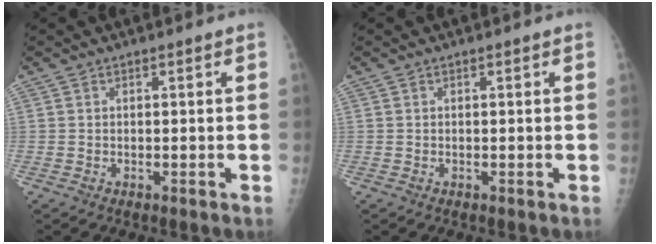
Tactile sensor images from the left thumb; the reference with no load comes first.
{"total": 0.0}